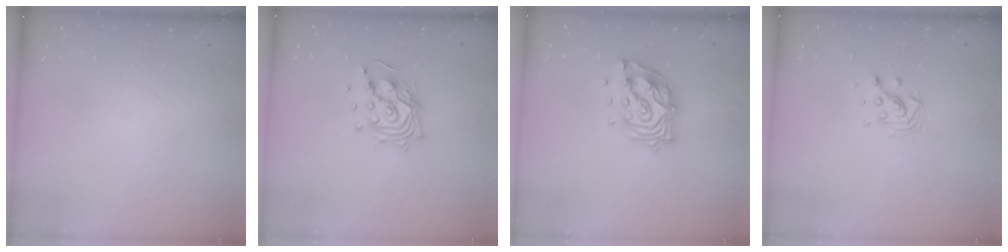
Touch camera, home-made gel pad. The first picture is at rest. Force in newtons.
{"total": 14.4, "press": 13.6, "slide": 4.7}
{"total": 13.7, "press": 13.7, "slide": 1.2}
{"total": 7.7, "press": 7.3, "slide": 2.4}